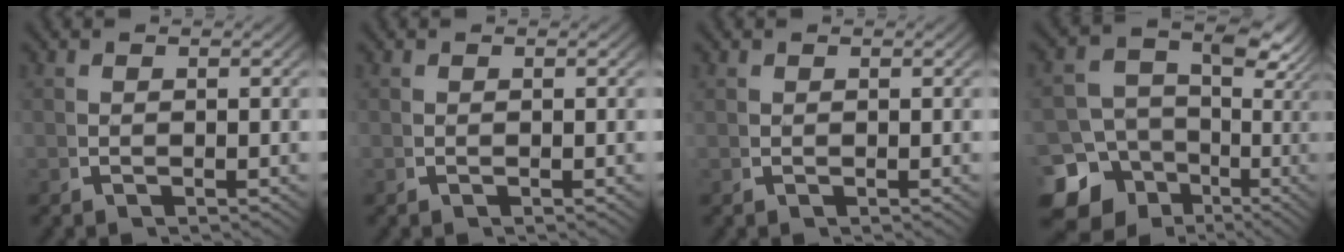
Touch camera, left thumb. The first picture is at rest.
{"total": 0.0}
{"total": 0.0}
{"total": 16.3, "force": [-4.4, 13.4, 8.2], "torque": [-0.152, -0.066, -0.059]}